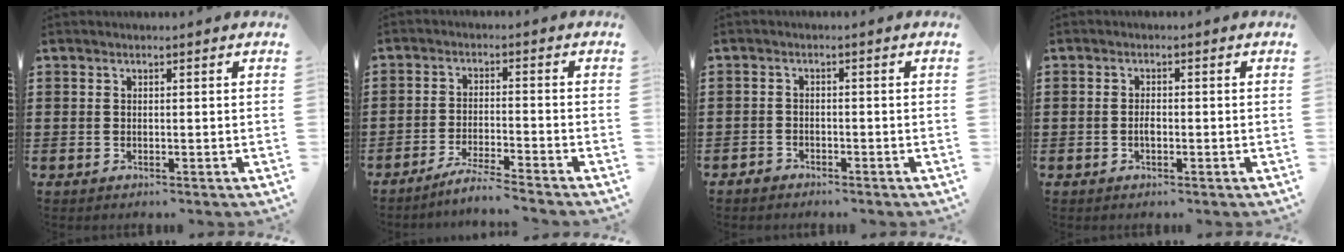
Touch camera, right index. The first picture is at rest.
{"total": 4.0, "force": [-3.7, -0.6, 1.2], "torque": [-0.029, -0.007, -0.076]}
{"total": 1.4, "force": [-1.2, 0.6, 0.0], "torque": [-0.004, 0.004, -0.028]}
{"total": 1.4, "force": [-0.5, 0.6, 1.1], "torque": [-0.023, 0.000, -0.009]}